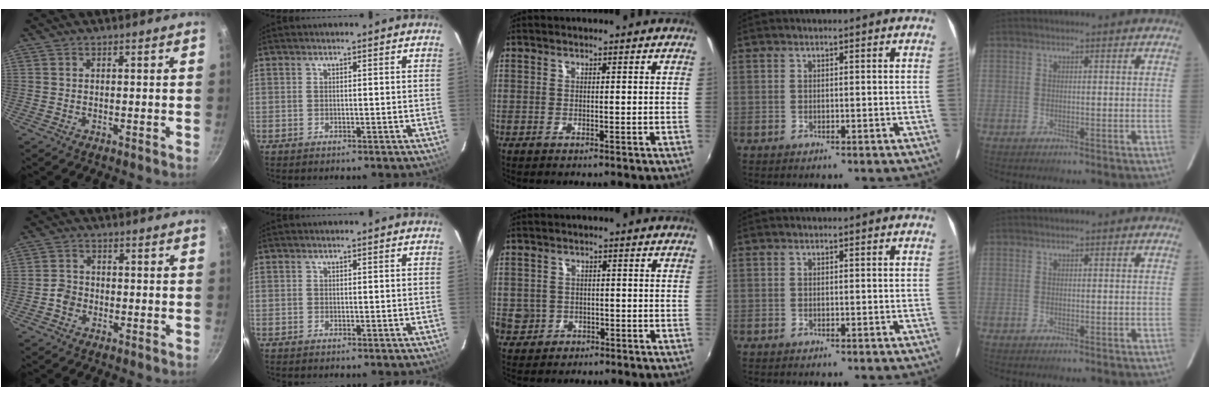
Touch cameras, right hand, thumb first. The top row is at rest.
{"thumb": {"total": 2.9, "force": [-1.3, 2.4, 1.0], "torque": [-0.004, 0.016, -0.026]}, "middle": {"total": 6.5, "force": [-1.4, 6.1, 1.8], "torque": [-0.069, 0.007, -0.013]}}